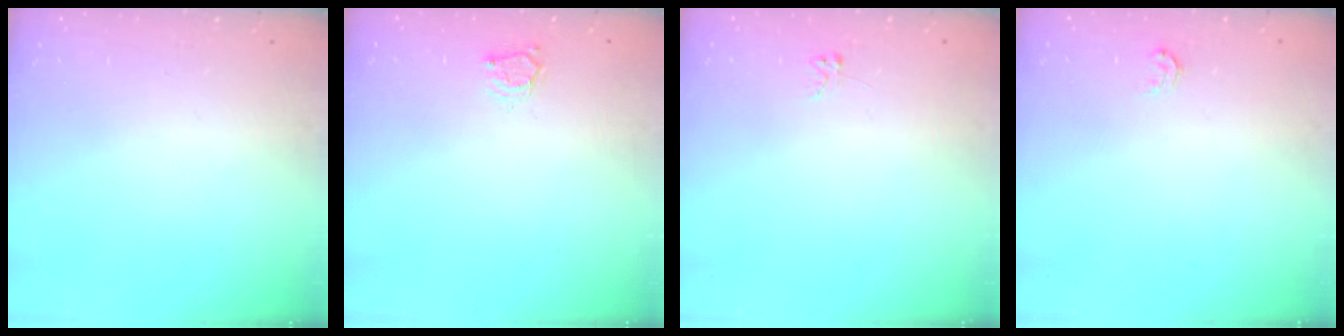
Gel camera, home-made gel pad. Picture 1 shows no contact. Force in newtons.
{"total": 3.3, "press": 3.3, "slide": 0.4}
{"total": 2.6, "press": 2.6, "slide": 0.4}
{"total": 2.9, "press": 2.9, "slide": 0.1}